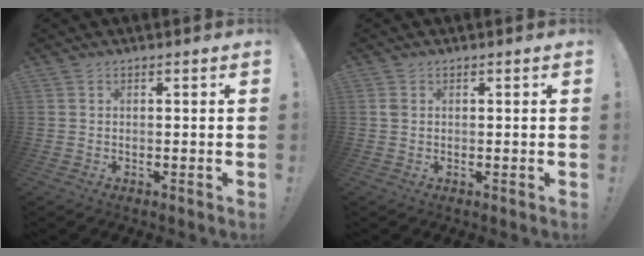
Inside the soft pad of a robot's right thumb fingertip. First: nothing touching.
{"total": 1.2, "force": [0.2, 1.0, 0.6], "torque": [-0.006, 0.001, 0.002]}